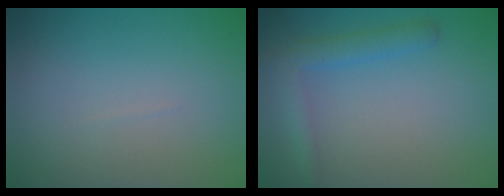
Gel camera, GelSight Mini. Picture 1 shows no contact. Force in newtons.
{"total": 2.6, "press": 2.6, "slide": 0.1}